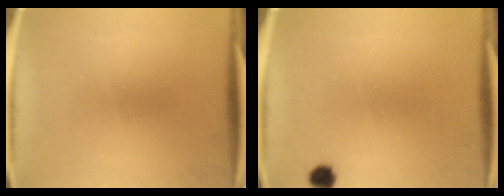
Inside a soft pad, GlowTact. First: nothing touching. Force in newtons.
{"total": 2.3}